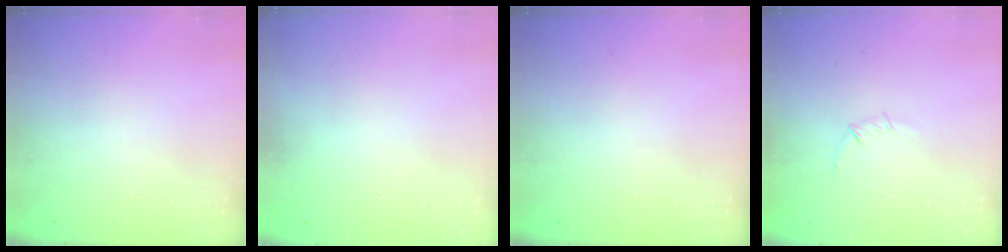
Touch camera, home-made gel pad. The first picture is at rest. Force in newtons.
{"total": 0.0}
{"total": 0.0}
{"total": 4.7, "press": 4.5, "slide": 1.3}